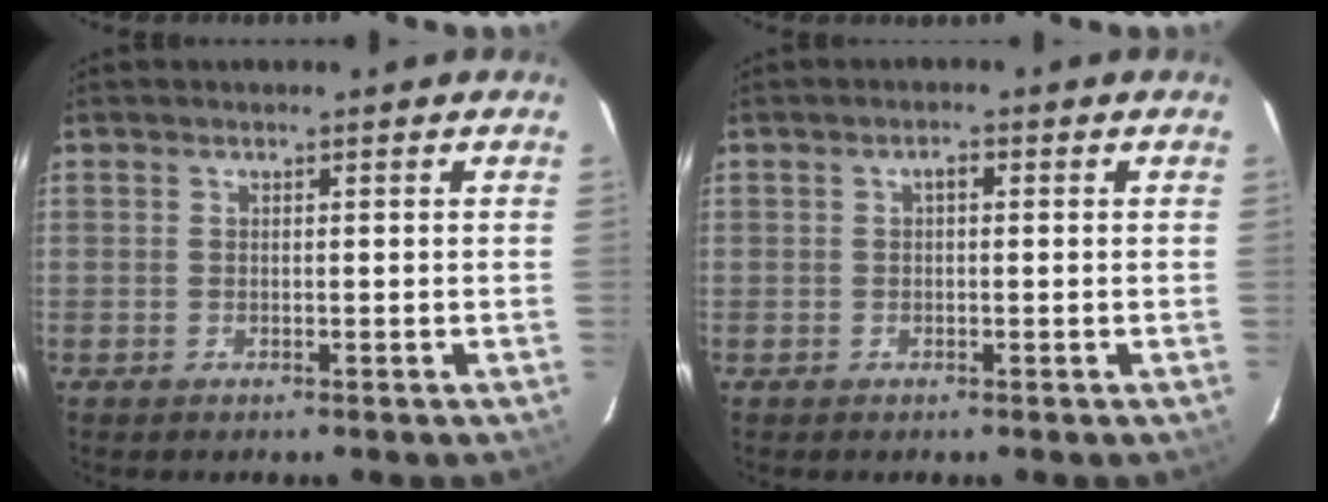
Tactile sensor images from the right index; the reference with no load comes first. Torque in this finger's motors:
{"motor_torque": [0.04, -0.03, 0.01, 0.03]}